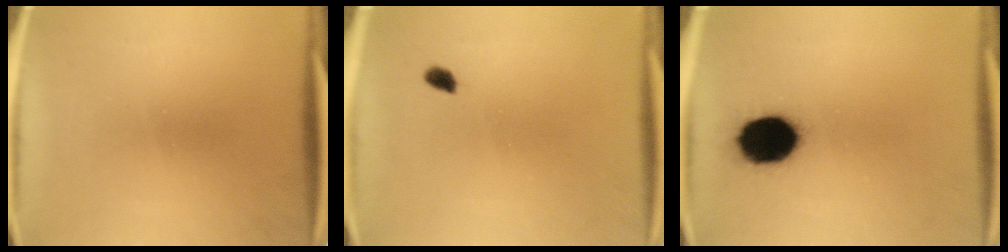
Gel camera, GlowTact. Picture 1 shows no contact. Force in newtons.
{"total": 1.5}
{"total": 13.9}